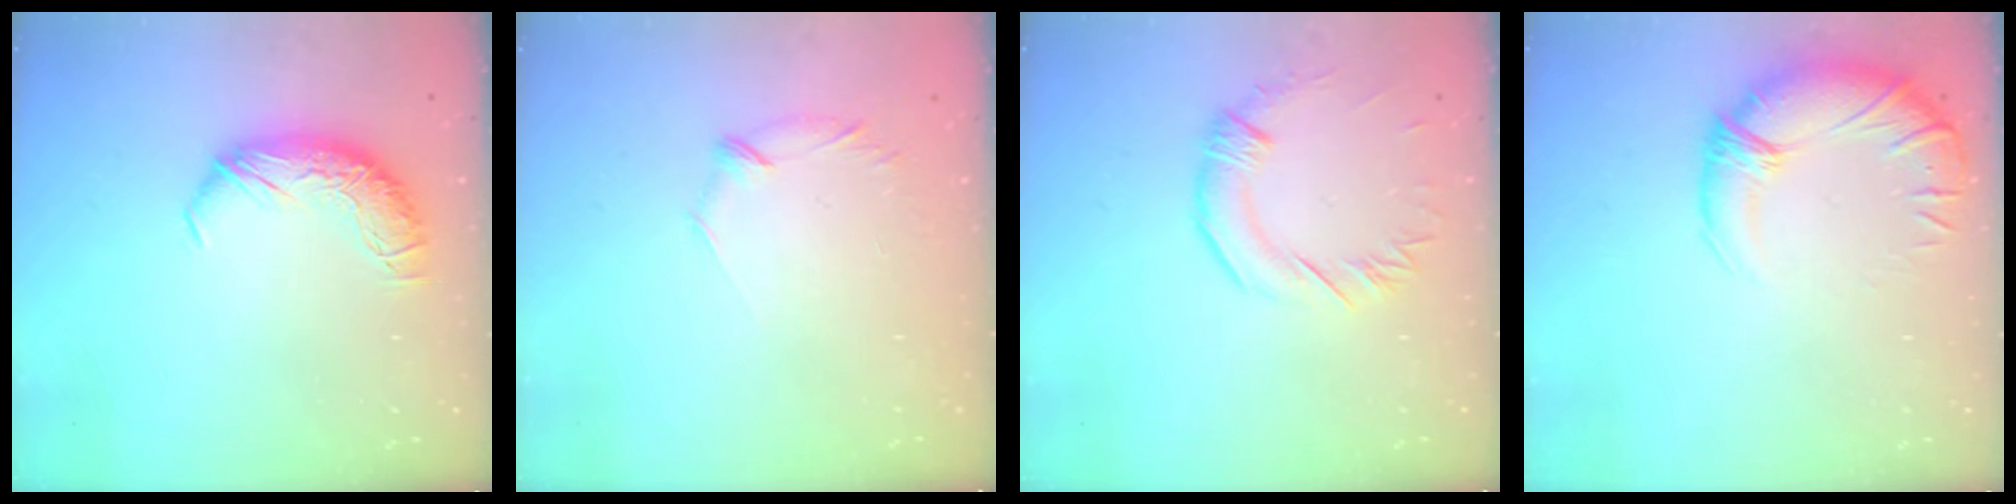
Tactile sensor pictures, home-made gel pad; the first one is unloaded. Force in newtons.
{"total": 5.9, "press": 5.7, "slide": 1.3}
{"total": 0.8, "press": 0.7, "slide": 0.4}
{"total": 2.8, "press": 0.1, "slide": 2.8}